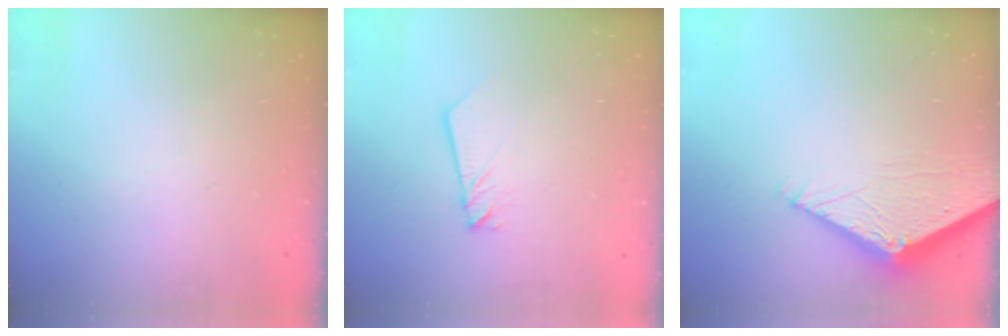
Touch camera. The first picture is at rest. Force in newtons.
{"total": 2.2, "press": 2.1, "slide": 0.3}
{"total": 5.7, "press": 5.7, "slide": 0.0}